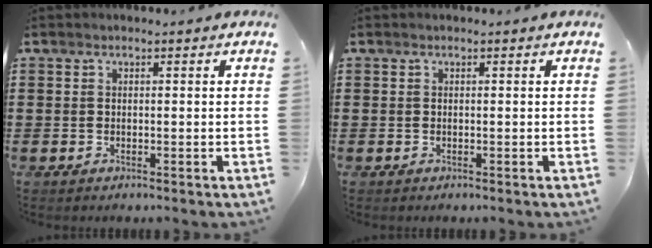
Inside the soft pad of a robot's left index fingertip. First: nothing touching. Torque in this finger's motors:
{"motor_torque": [0.00, 0.01, 0.00, 0.01]}